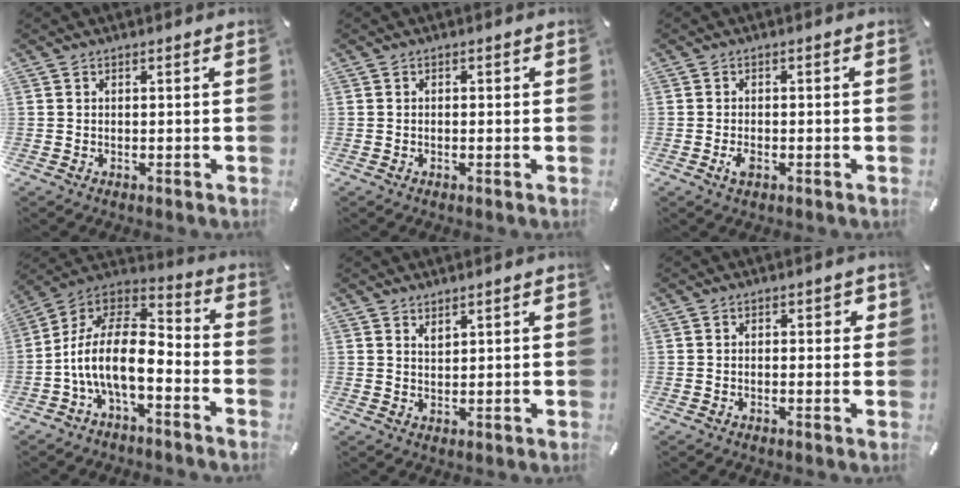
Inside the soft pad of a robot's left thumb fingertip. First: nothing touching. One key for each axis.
{"total": 0.7, "fx": -0.3, "fy": 0.3, "fz": 0.6, "tx": -0.012, "ty": -0.001, "tz": -0.006}
{"total": 2.6, "fx": -1.0, "fy": 1.3, "fz": 2.0, "tx": -0.050, "ty": -0.002, "tz": -0.022}
{"total": 15.3, "fx": -5.1, "fy": 7.4, "fz": 12.3, "tx": -0.260, "ty": 0.008, "tz": -0.091}
{"total": 2.0, "fx": 1.7, "fy": 0.8, "fz": 0.5, "tx": -0.003, "ty": -0.009, "tz": 0.030}
{"total": 1.7, "fx": -0.1, "fy": 0.9, "fz": 1.4, "tx": -0.019, "ty": 0.003, "tz": -0.006}